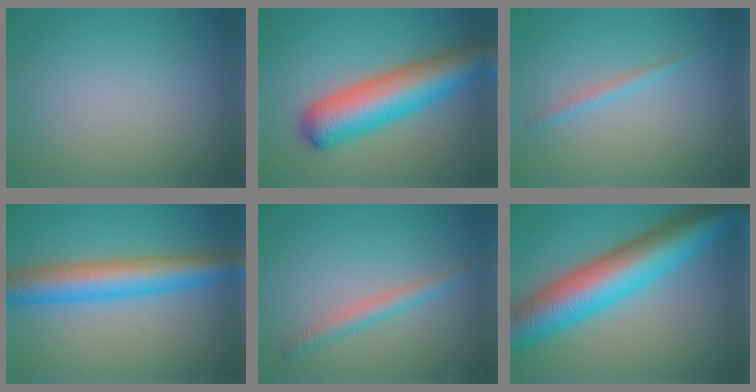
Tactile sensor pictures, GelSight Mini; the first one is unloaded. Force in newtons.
{"total": 9.7, "press": 9.7, "slide": 0.3}
{"total": 1.2, "press": 1.2, "slide": 0.0}
{"total": 7.7, "press": 7.7, "slide": 0.0}
{"total": 2.2, "press": 2.2, "slide": 0.1}
{"total": 12.3, "press": 12.3, "slide": 0.1}